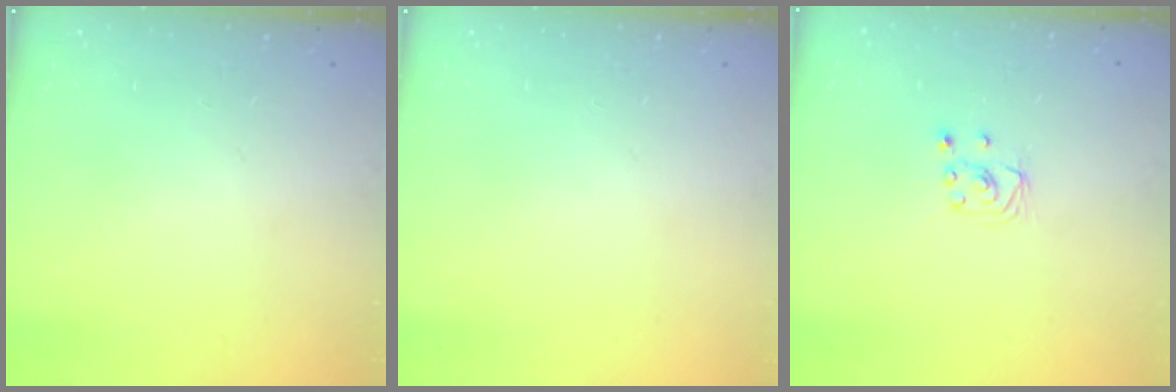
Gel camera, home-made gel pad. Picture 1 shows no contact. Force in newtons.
{"total": 0.0}
{"total": 3.2, "press": 3.2, "slide": 0.2}